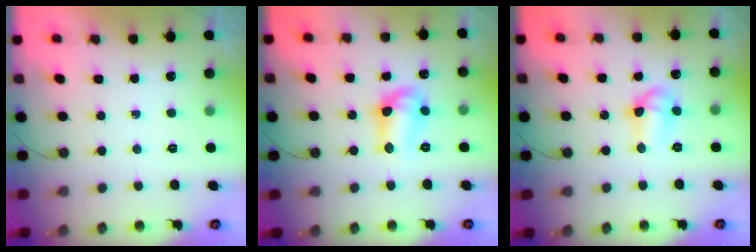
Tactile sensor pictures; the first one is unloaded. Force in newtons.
{"total": 11.4, "press": 10.7, "slide": 3.8}
{"total": 7.9, "press": 7.8, "slide": 1.4}